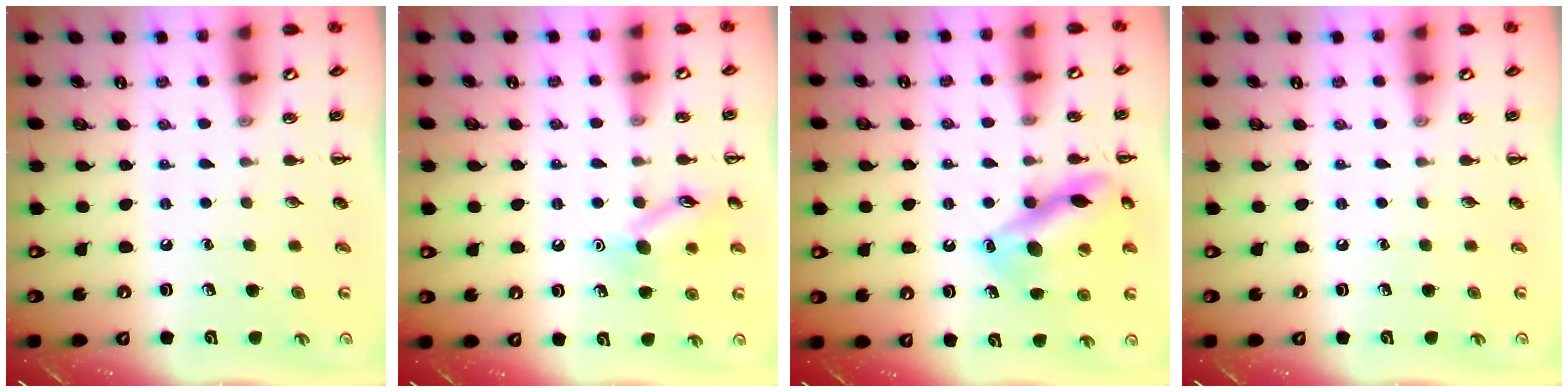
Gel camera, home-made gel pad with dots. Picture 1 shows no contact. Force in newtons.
{"total": 11.1, "press": 11.0, "slide": 0.7}
{"total": 14.8, "press": 14.8, "slide": 1.0}
{"total": 0.0}